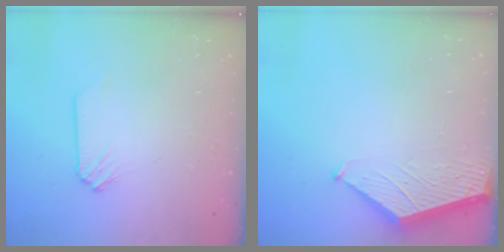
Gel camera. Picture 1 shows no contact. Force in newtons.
{"total": 2.4, "press": 2.4, "slide": 0.3}